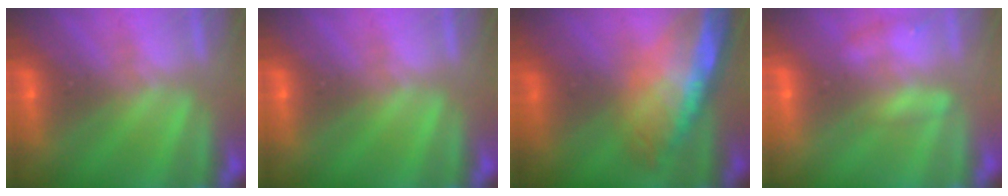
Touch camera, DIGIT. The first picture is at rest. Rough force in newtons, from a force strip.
{"total": 0.0}
{"total": 8.6}
{"total": 2.3}